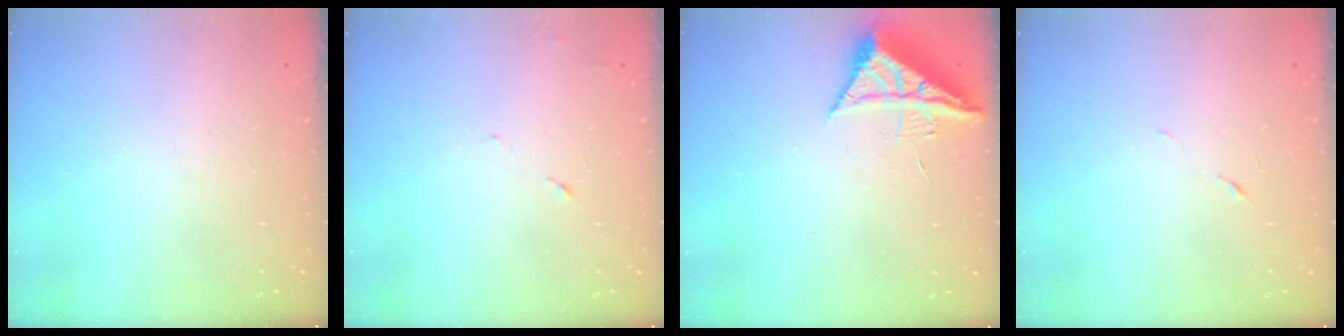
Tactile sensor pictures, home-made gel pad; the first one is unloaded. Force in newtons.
{"total": 3.9, "press": 3.8, "slide": 0.9}
{"total": 7.7, "press": 7.7, "slide": 0.4}
{"total": 5.0, "press": 4.8, "slide": 1.4}